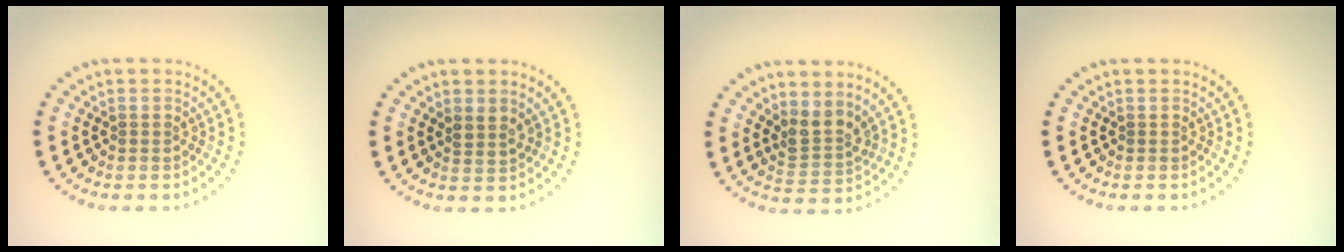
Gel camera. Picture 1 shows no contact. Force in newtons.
{"total": 1.4, "press": 1.2, "slide": 0.8}
{"total": 2.6, "press": 1.9, "slide": 1.7}
{"total": 0.0}